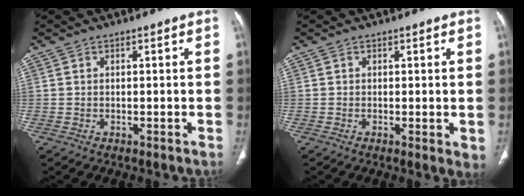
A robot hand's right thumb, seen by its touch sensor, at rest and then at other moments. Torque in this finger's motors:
{"motor_torque": [-0.46, 0.25, -0.49, 0.06, 0.01]}